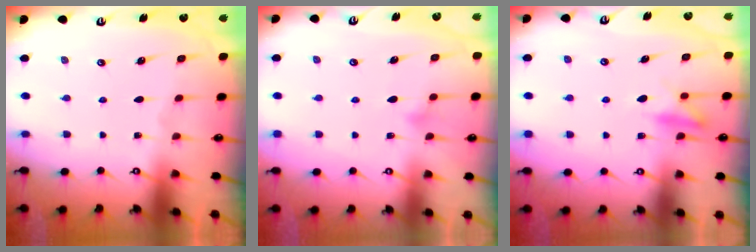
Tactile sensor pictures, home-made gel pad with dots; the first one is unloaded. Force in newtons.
{"total": 7.3, "press": 7.3, "slide": 0.4}
{"total": 10.0, "press": 9.9, "slide": 1.3}